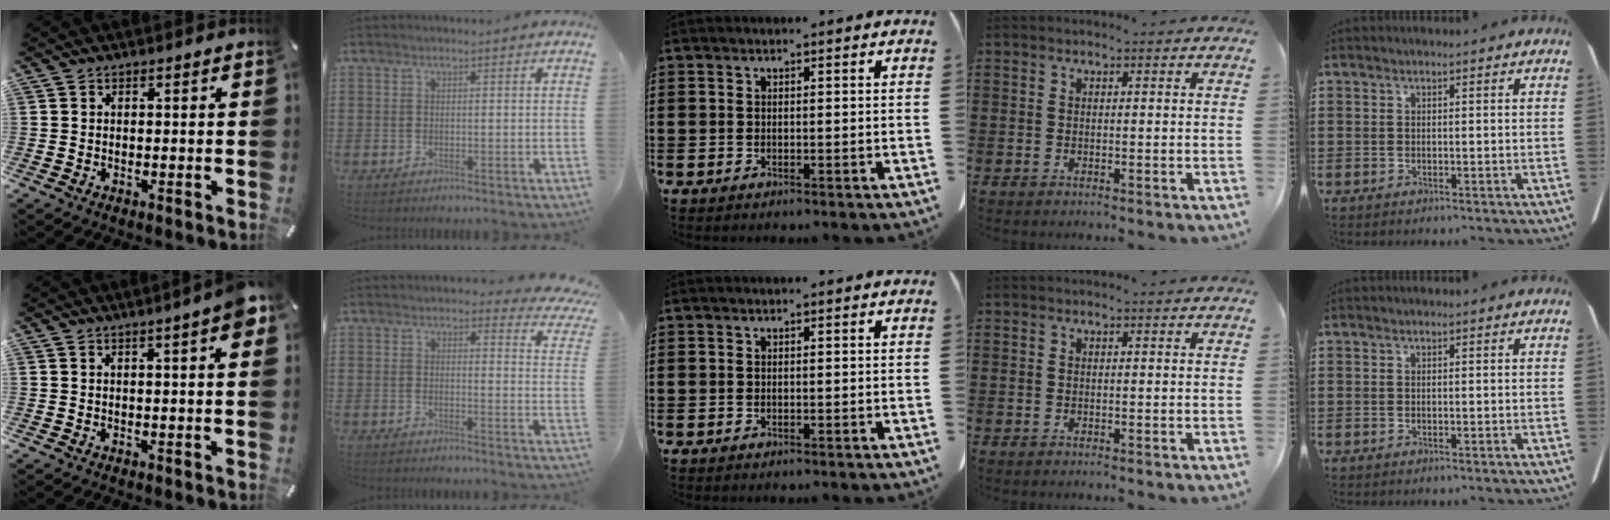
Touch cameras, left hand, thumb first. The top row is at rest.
{"thumb": {"total": 4.6, "force": [2.1, 0.7, 4.0], "torque": [-0.063, -0.005, 0.032]}, "index": {"total": 3.3, "force": [3.0, 0.8, 1.3], "torque": [-0.022, -0.013, 0.051]}}